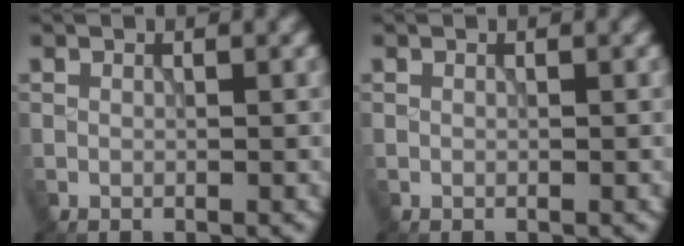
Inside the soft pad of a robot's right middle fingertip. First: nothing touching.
{"total": 0.0}